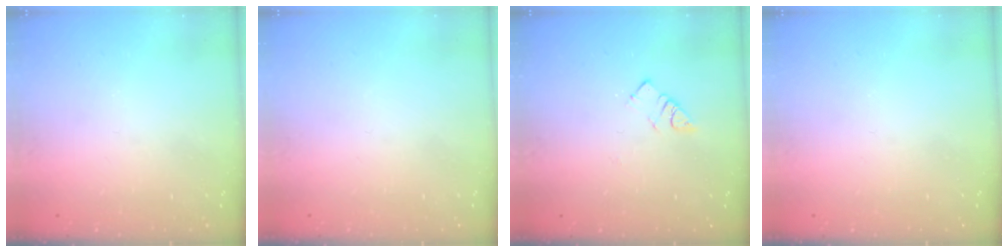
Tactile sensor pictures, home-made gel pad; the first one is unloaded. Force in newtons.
{"total": 1.8, "press": 1.7, "slide": 0.1}
{"total": 3.6, "press": 3.6, "slide": 0.4}
{"total": 0.0}